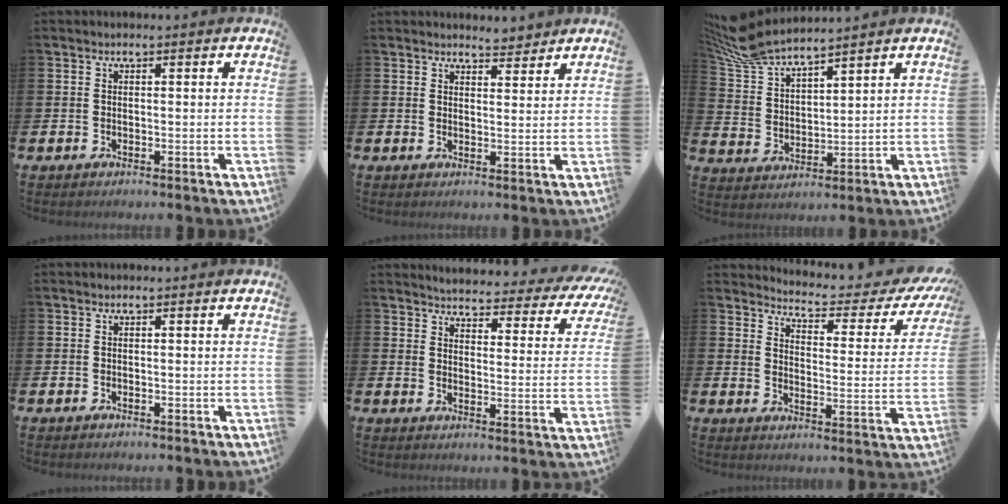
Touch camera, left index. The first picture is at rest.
{"total": 3.6, "force": [3.5, 0.8, -0.1], "torque": [0.003, -0.020, 0.063]}
{"total": 7.7, "force": [7.2, 1.0, 2.5], "torque": [-0.082, -0.033, 0.132]}
{"total": 0.0}
{"total": 3.3, "force": [3.1, 0.8, 0.6], "torque": [-0.030, -0.036, 0.045]}
{"total": 4.3, "force": [4.0, 0.9, 1.4], "torque": [-0.048, -0.042, 0.059]}